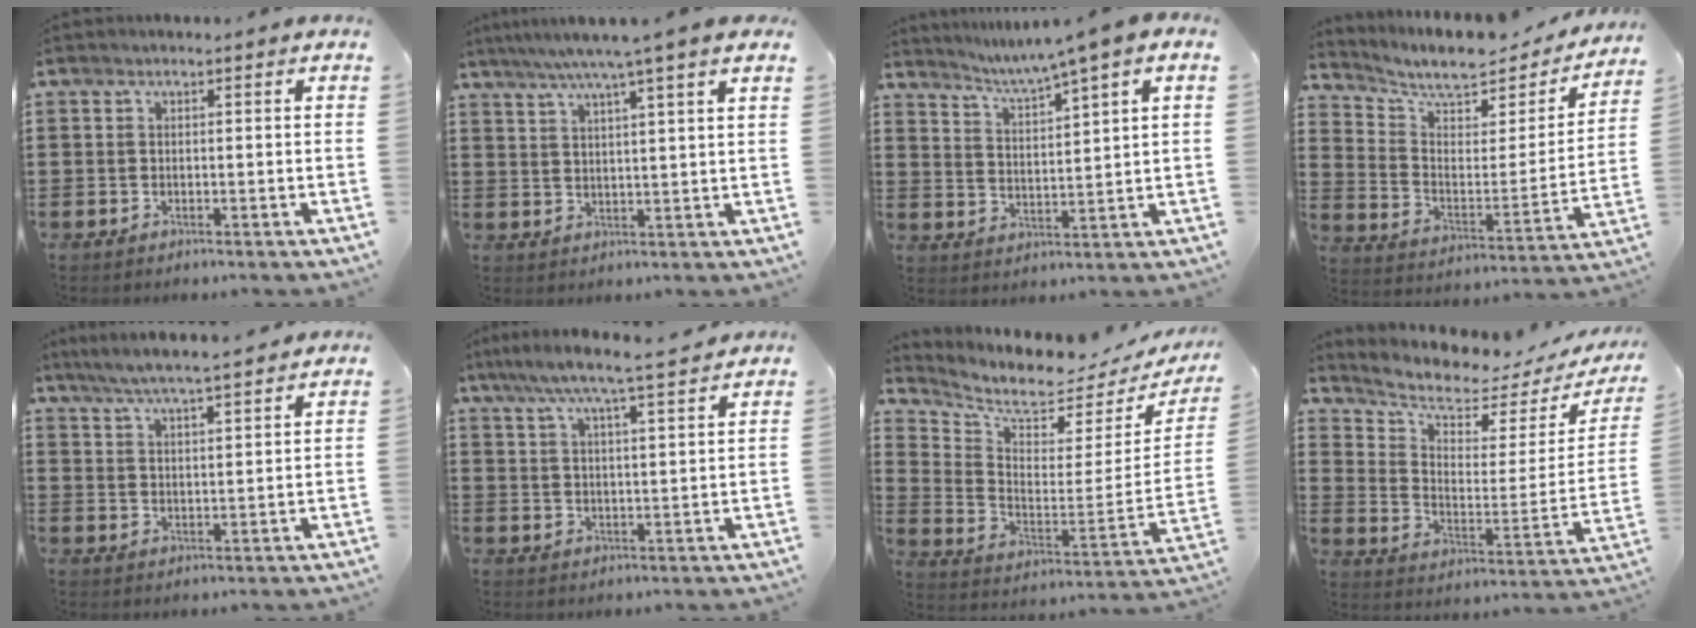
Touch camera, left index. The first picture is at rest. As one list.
[{"total": 5.6, "force": [4.2, -0.9, 3.6], "torque": [-0.082, -0.013, 0.071]}, {"total": 4.0, "force": [3.2, -1.2, 2.2], "torque": [-0.058, -0.025, 0.045]}, {"total": 7.4, "force": [6.3, 1.9, 3.3], "torque": [-0.088, -0.045, 0.108]}, {"total": 4.9, "force": [4.5, -0.1, 2.1], "torque": [-0.054, -0.019, 0.079]}, {"total": 6.4, "force": [5.5, -0.3, 3.3], "torque": [-0.082, -0.027, 0.093]}, {"total": 5.3, "force": [5.0, 0.4, 1.5], "torque": [-0.061, -0.065, 0.083]}, {"total": 5.1, "force": [4.4, 1.4, 2.1], "torque": [-0.069, -0.042, 0.073]}]